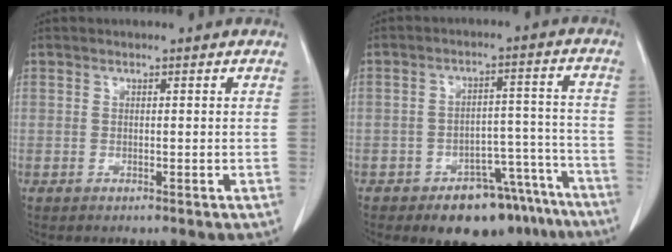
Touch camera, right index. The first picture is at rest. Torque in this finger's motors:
{"motor_torque": [0.39, -0.28, 0.18, 0.02]}